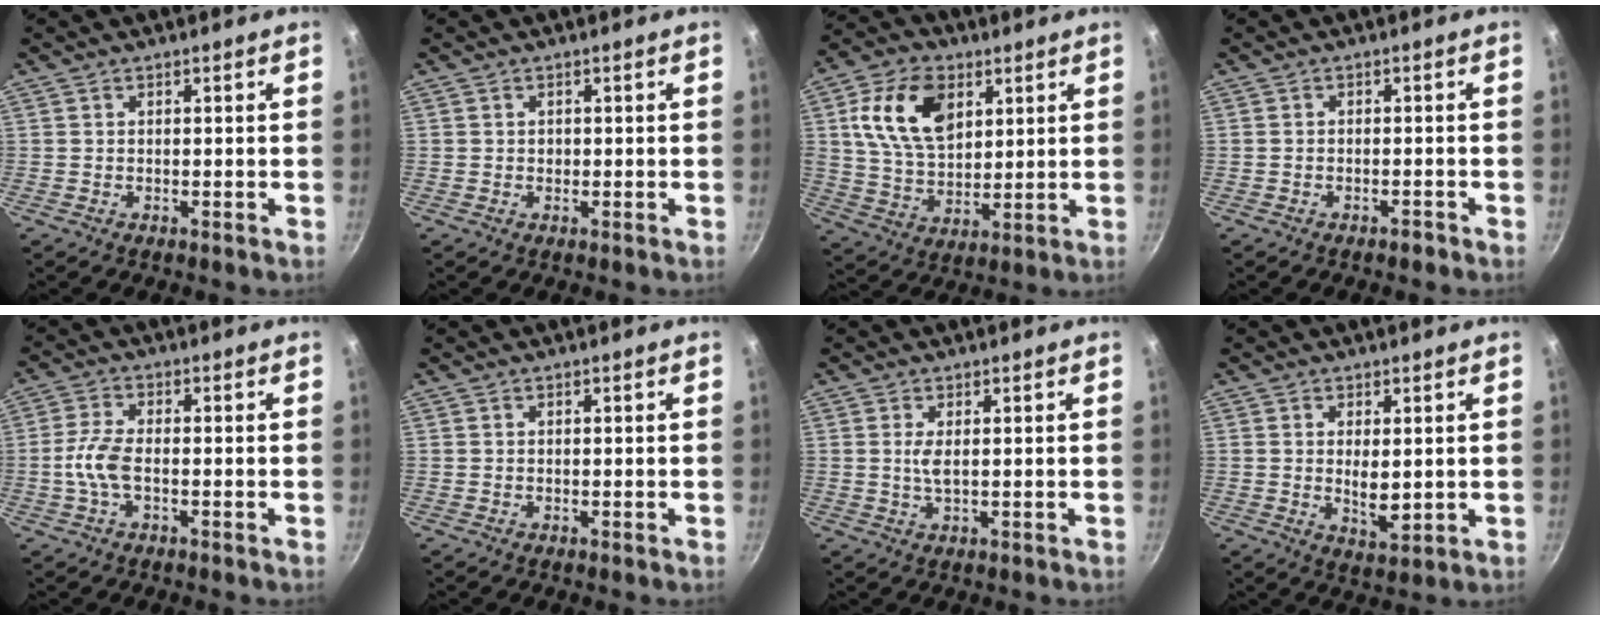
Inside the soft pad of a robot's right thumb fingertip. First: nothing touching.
{"total": 0.8, "force": [0.1, 0.7, 0.4], "torque": [-0.002, 0.003, 0.002]}
{"total": 15.2, "force": [5.1, 9.7, 10.5], "torque": [-0.169, -0.011, 0.093]}
{"total": 1.3, "force": [-1.1, 0.5, 0.6], "torque": [-0.009, 0.016, -0.013]}
{"total": 5.6, "force": [-1.3, 2.4, 4.9], "torque": [-0.110, 0.014, -0.034]}
{"total": 0.0}
{"total": 2.4, "force": [0.4, 0.7, 2.2], "torque": [-0.048, -0.004, 0.010]}
{"total": 5.3, "force": [0.5, 2.3, 4.7], "torque": [-0.075, -0.015, 0.015]}